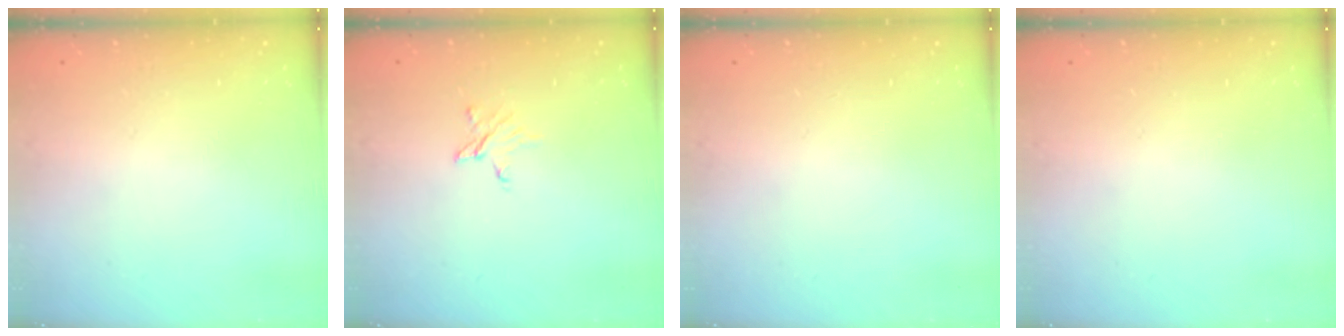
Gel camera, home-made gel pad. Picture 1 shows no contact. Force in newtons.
{"total": 2.5, "press": 2.5, "slide": 0.2}
{"total": 0.0}
{"total": 0.0}